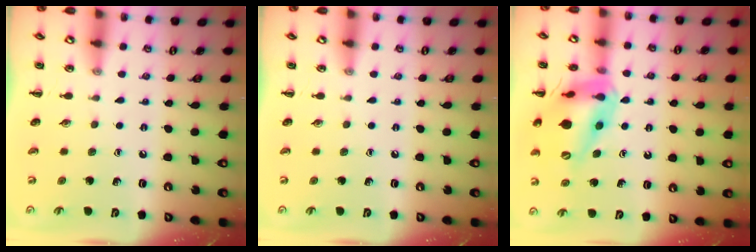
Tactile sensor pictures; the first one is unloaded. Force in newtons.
{"total": 0.0}
{"total": 20.0, "press": 19.8, "slide": 2.7}